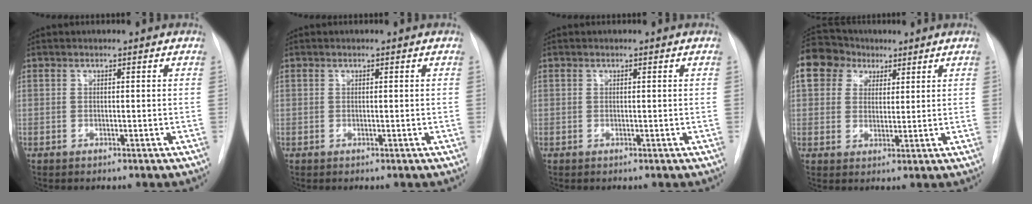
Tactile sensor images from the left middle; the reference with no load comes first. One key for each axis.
{"total": 0.0}
{"total": 0.0}
{"total": 13.8, "fx": 6.9, "fy": 11.0, "fz": 4.7, "tx": -0.139, "ty": 0.062, "tz": 0.129}